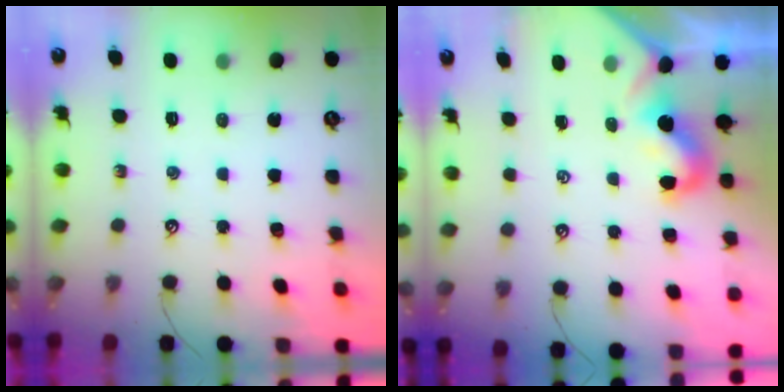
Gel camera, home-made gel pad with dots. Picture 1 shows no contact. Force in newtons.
{"total": 2.0, "press": 1.9, "slide": 0.6}